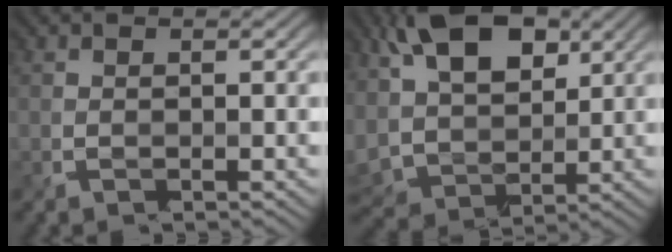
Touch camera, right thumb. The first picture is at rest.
{"total": 12.4, "force": [4.7, 7.2, 8.9], "torque": [-0.203, 0.003, 0.097]}